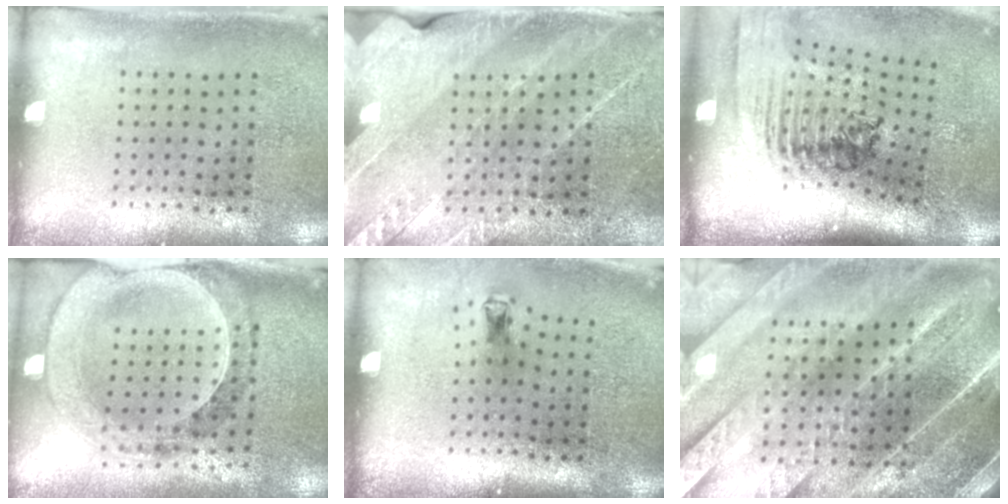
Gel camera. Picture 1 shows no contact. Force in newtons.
{"total": 2.6, "press": 2.5, "slide": 0.4}
{"total": 2.4, "press": 1.7, "slide": 1.7}
{"total": 1.5, "press": 1.5, "slide": 0.3}
{"total": 0.7, "press": 0.3, "slide": 0.7}
{"total": 5.5, "press": 4.6, "slide": 3.0}